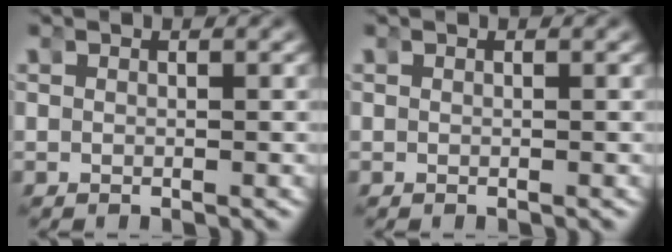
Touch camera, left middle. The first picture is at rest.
{"total": 0.0}